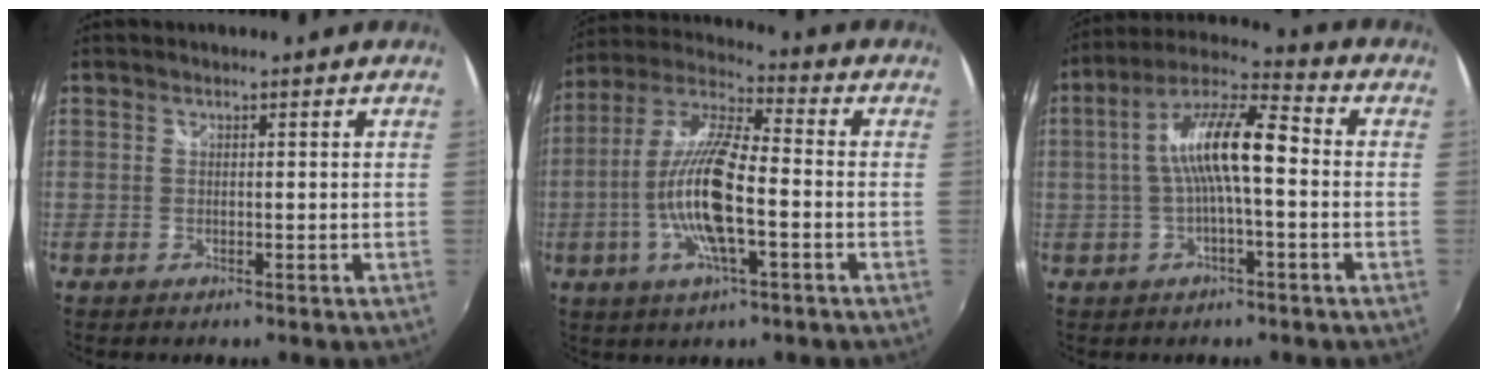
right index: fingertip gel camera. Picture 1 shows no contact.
{"total": 15.0, "force": [-3.5, 3.6, 14.1], "torque": [-0.281, -0.005, -0.070]}
{"total": 11.9, "force": [-0.7, 2.8, 11.5], "torque": [-0.219, 0.025, -0.014]}